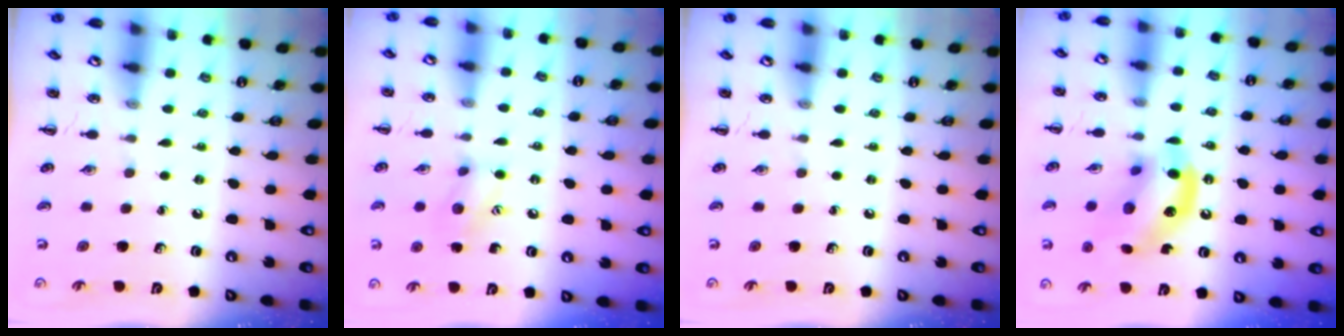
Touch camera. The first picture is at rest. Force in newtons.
{"total": 8.8, "press": 8.7, "slide": 1.3}
{"total": 0.0}
{"total": 14.0, "press": 13.7, "slide": 3.1}